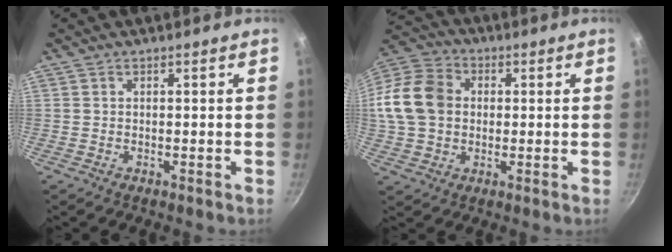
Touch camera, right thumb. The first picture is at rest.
{"total": 14.1, "force": [0.8, 11.3, 8.5], "torque": [-0.146, 0.022, 0.000]}